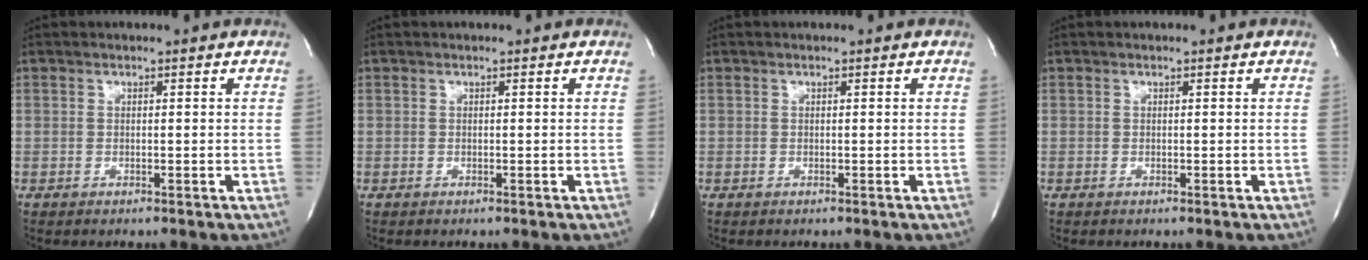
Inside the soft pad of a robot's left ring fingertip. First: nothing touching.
{"total": 0.0}
{"total": 0.0}
{"total": 0.0}